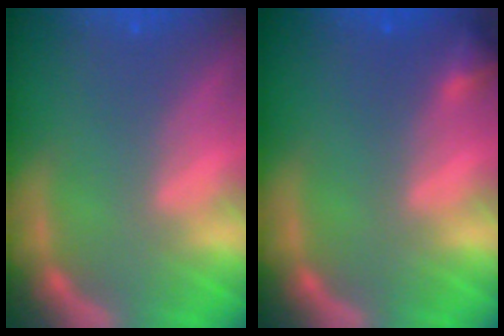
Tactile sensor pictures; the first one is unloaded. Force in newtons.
{"total": 1.4}